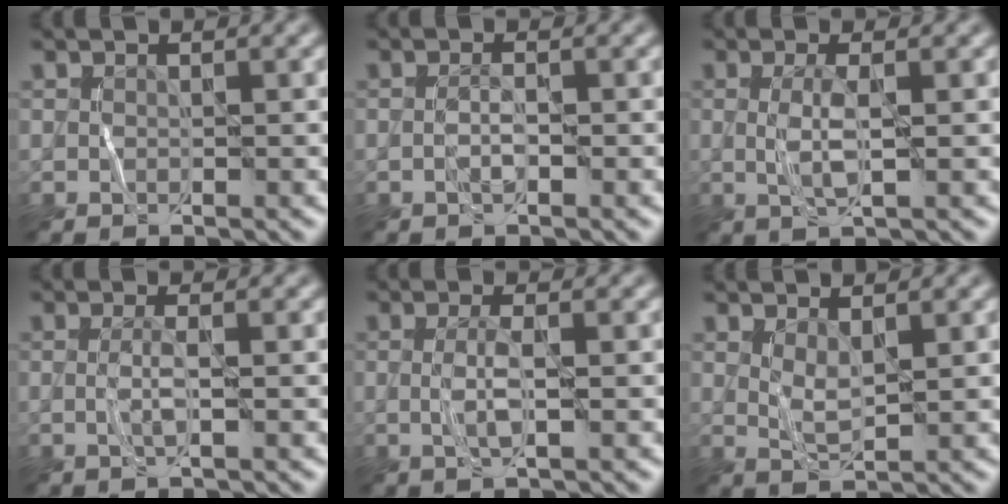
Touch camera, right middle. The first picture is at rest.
{"total": 0.8, "force": [-0.3, 0.2, 0.7], "torque": [-0.016, 0.008, -0.009]}
{"total": 2.2, "force": [0.1, 0.4, 2.2], "torque": [-0.051, 0.003, 0.002]}
{"total": 1.3, "force": [-0.1, 0.2, 1.3], "torque": [-0.030, 0.003, -0.004]}
{"total": 1.9, "force": [-0.1, 0.3, 1.8], "torque": [-0.042, 0.003, -0.003]}
{"total": 1.5, "force": [0.8, 0.4, 1.2], "torque": [-0.029, 0.001, 0.018]}